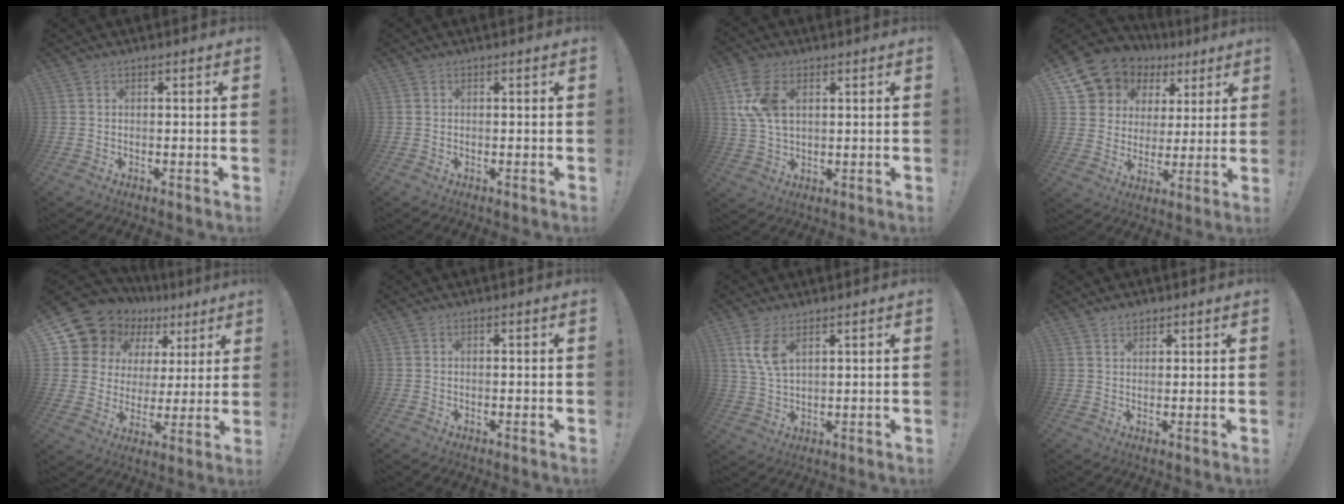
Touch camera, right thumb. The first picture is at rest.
{"total": 0.0}
{"total": 10.9, "force": [3.6, 6.7, 7.8], "torque": [-0.167, -0.004, 0.070]}
{"total": 10.9, "force": [6.8, 8.3, 2.0], "torque": [-0.042, -0.056, 0.140]}
{"total": 13.1, "force": [9.4, 8.4, 3.7], "torque": [-0.081, -0.069, 0.187]}
{"total": 0.0}
{"total": 6.9, "force": [3.8, 2.8, 5.0], "torque": [-0.097, -0.019, 0.067]}
{"total": 2.3, "force": [1.9, 1.2, 0.5], "torque": [0.000, -0.013, 0.033]}